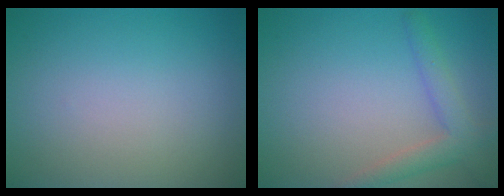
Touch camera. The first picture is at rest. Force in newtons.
{"total": 2.9, "press": 2.9, "slide": 0.2}